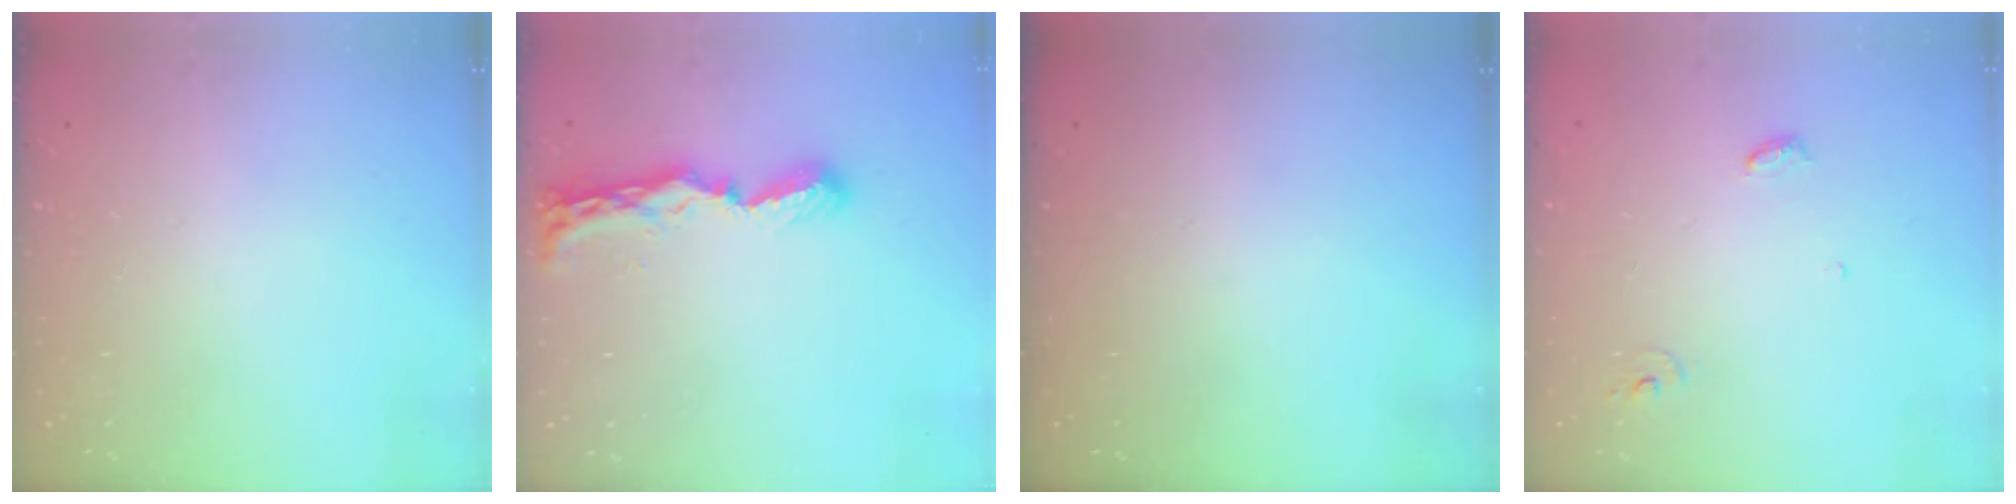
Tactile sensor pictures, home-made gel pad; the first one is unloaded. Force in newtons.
{"total": 8.8, "press": 8.8, "slide": 0.3}
{"total": 0.0}
{"total": 3.8, "press": 3.8, "slide": 0.3}